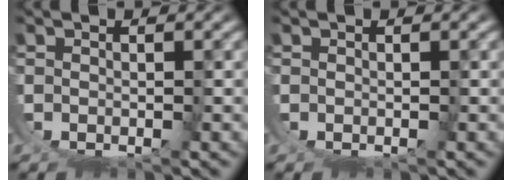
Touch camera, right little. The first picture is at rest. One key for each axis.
{"total": 0.0}